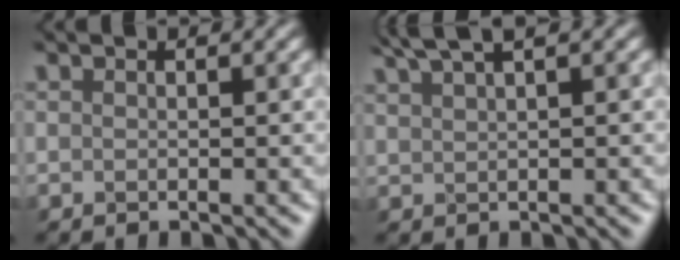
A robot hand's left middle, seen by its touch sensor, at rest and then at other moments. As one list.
[{"total": 3.1, "force": [2.6, 0.1, 1.7], "torque": [-0.041, 0.017, 0.058]}]